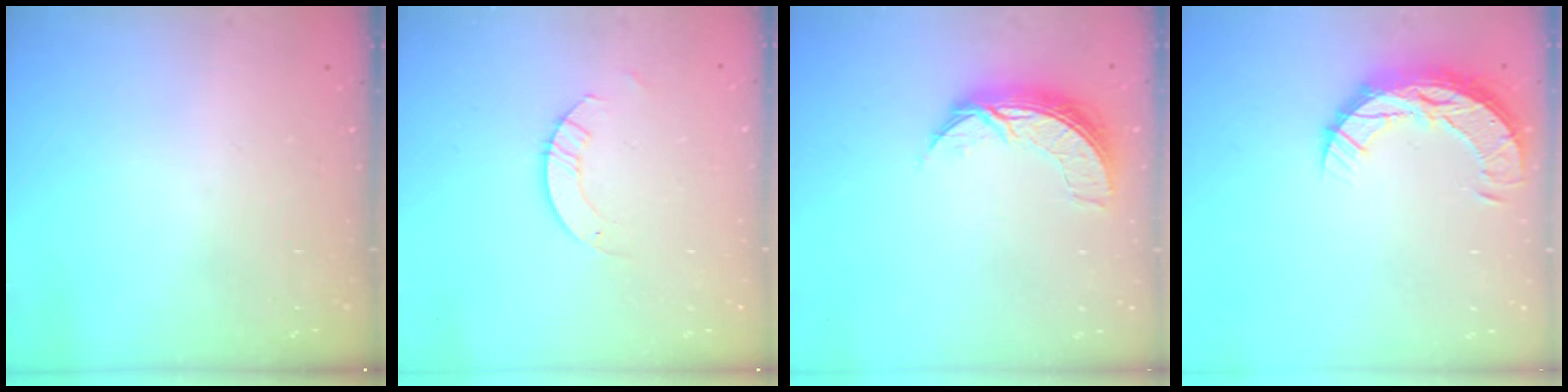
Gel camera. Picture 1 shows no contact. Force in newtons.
{"total": 2.6, "press": 2.6, "slide": 0.2}
{"total": 8.2, "press": 8.1, "slide": 0.6}
{"total": 10.3, "press": 10.2, "slide": 0.8}